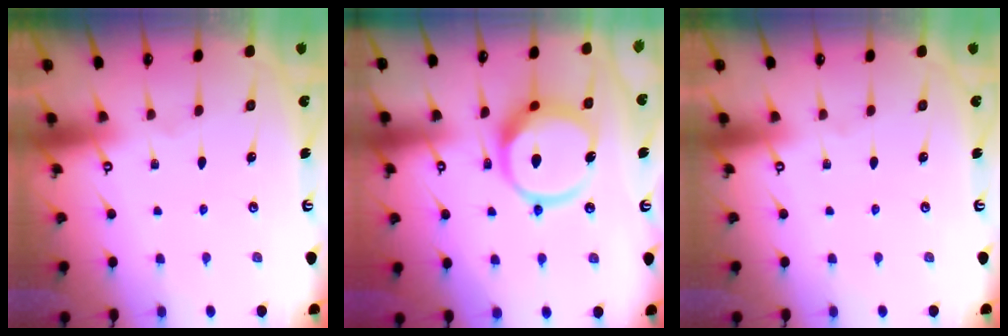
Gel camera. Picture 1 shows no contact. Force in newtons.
{"total": 13.6, "press": 13.5, "slide": 1.5}
{"total": 0.0}